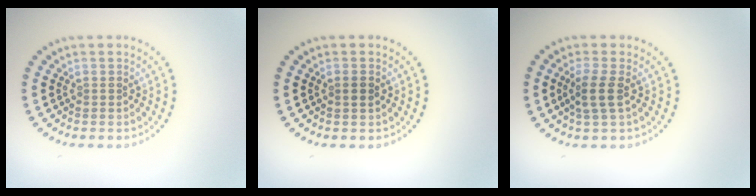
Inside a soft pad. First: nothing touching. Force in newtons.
{"total": 0.9, "press": 0.8, "slide": 0.3}
{"total": 2.2, "press": 2.0, "slide": 1.0}